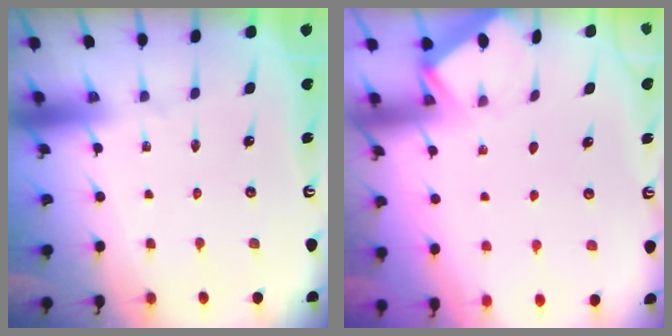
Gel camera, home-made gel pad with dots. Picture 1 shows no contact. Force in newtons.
{"total": 1.7, "press": 1.6, "slide": 0.2}